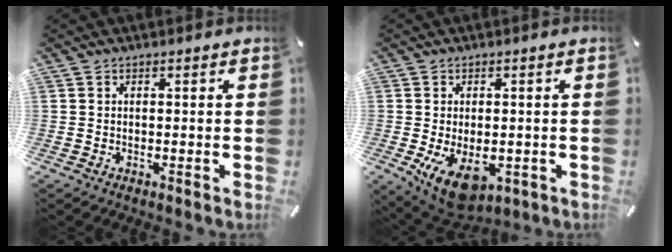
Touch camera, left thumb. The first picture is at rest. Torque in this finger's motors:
{"motor_torque": [0.67, 1.33, 0.56, -0.26, 0.17]}